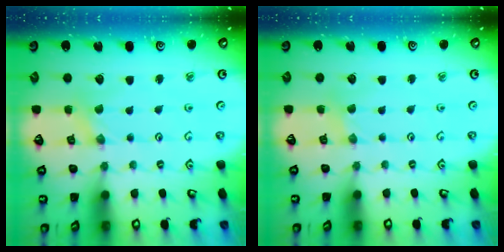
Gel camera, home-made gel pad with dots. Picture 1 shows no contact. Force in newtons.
{"total": 1.0, "press": 0.9, "slide": 0.3}